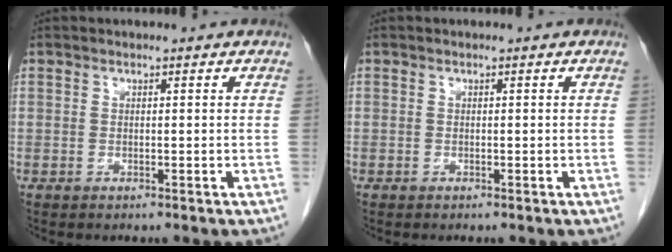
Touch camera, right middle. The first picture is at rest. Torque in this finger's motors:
{"motor_torque": [0.07, -0.04, -0.11, -0.21]}